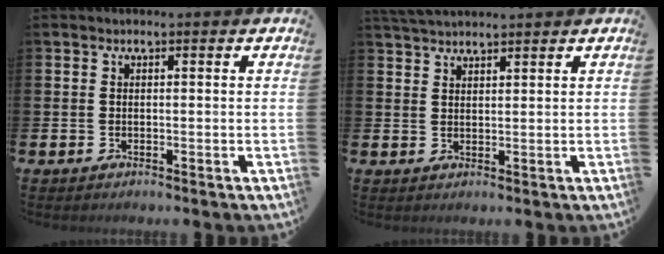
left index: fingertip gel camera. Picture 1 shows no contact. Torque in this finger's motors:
{"motor_torque": [-0.02, -0.26, 0.42, 0.13]}